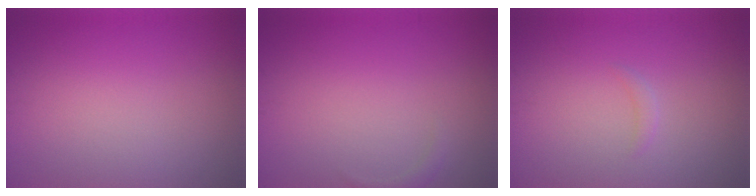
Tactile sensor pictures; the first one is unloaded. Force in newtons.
{"total": 0.7, "press": 0.7, "slide": 0.1}
{"total": 0.7, "press": 0.7, "slide": 0.1}